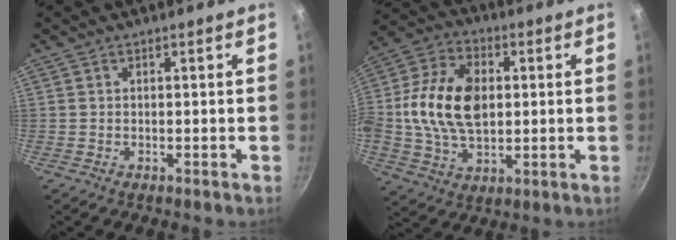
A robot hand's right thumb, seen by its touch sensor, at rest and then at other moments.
{"total": 17.0, "force": [1.1, 10.9, 13.0], "torque": [-0.233, 0.012, 0.010]}